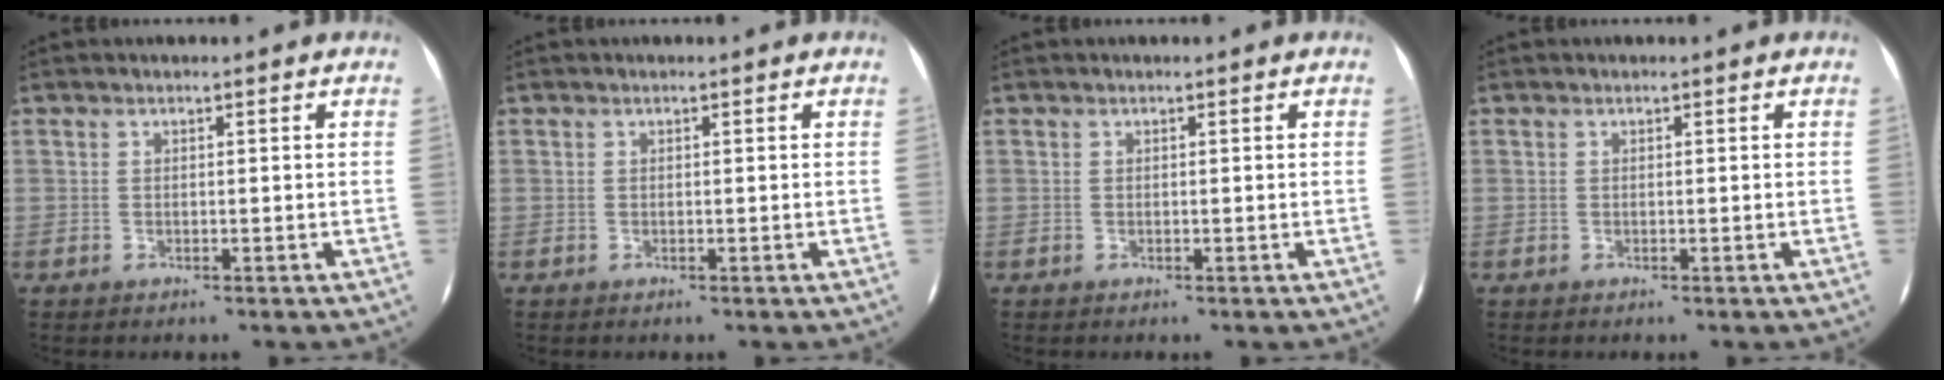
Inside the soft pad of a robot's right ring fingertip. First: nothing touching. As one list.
[{"total": 0.0}, {"total": 0.0}, {"total": 0.0}]